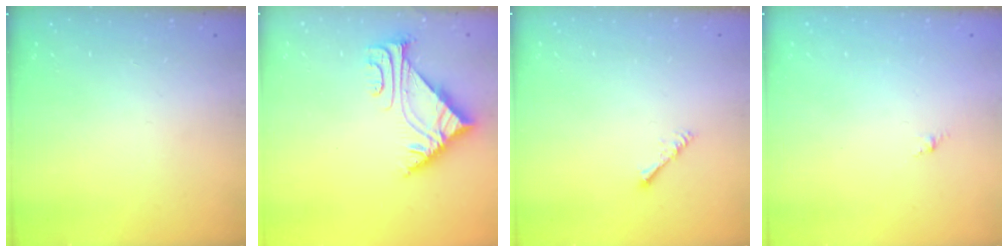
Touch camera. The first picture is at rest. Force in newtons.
{"total": 5.2, "press": 5.1, "slide": 0.7}
{"total": 1.4, "press": 1.3, "slide": 0.3}
{"total": 0.0}